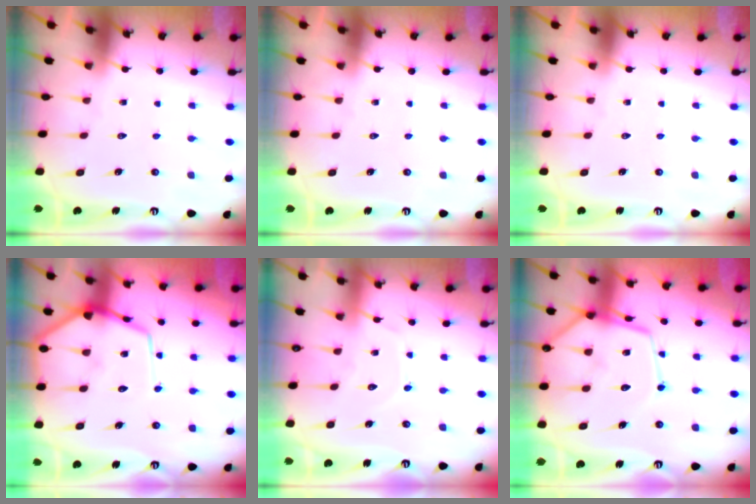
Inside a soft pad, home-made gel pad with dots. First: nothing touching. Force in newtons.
{"total": 0.0}
{"total": 0.0}
{"total": 12.4, "press": 12.4, "slide": 1.1}
{"total": 7.4, "press": 7.4, "slide": 0.7}
{"total": 14.0, "press": 13.9, "slide": 1.3}